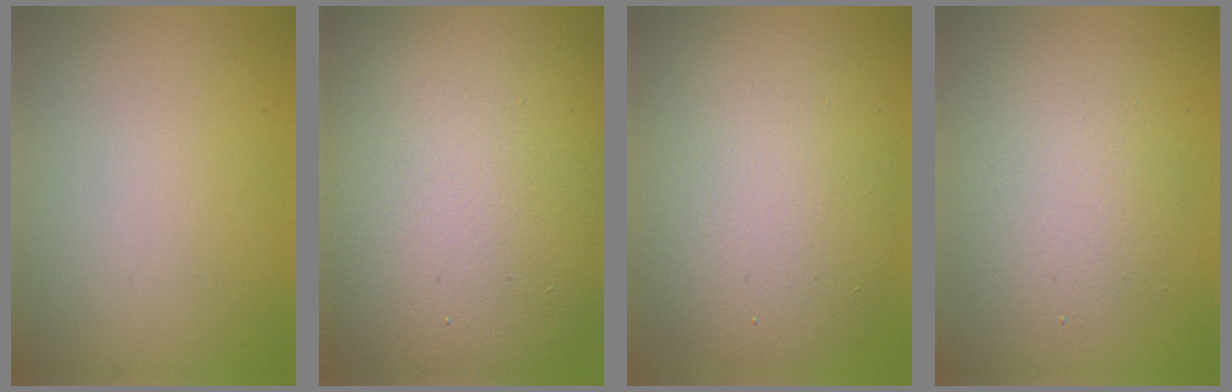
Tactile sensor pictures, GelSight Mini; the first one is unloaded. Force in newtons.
{"total": 17.7, "press": 17.7, "slide": 0.9}
{"total": 9.8, "press": 9.8, "slide": 0.4}
{"total": 4.2, "press": 4.2, "slide": 0.3}